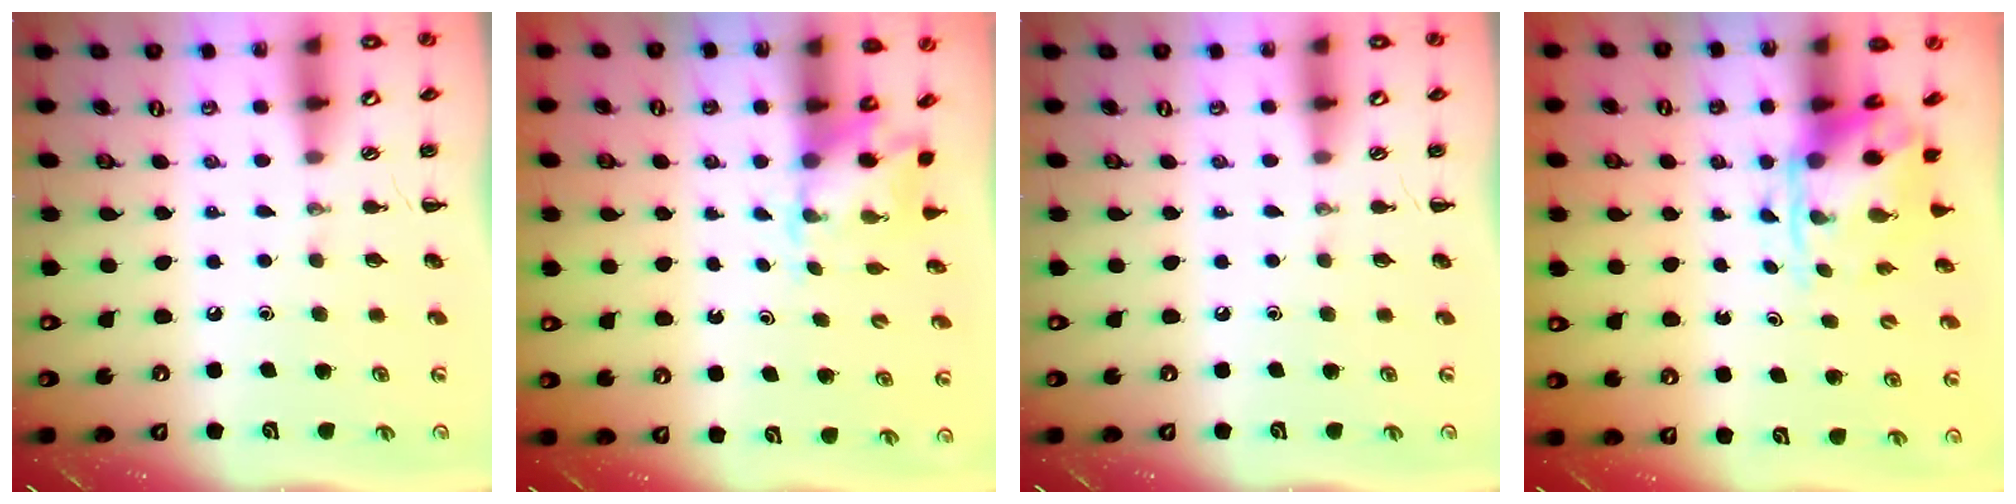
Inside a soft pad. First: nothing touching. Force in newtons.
{"total": 2.3, "press": 2.3, "slide": 0.5}
{"total": 0.0}
{"total": 3.6, "press": 3.5, "slide": 1.0}